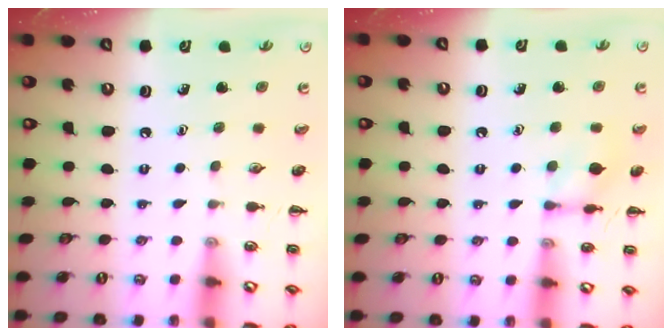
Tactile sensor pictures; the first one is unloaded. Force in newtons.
{"total": 7.4, "press": 7.3, "slide": 0.7}